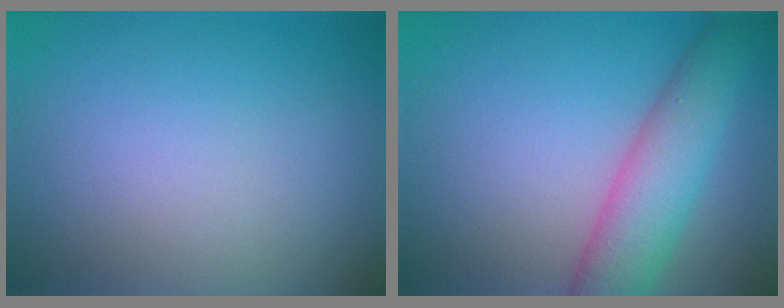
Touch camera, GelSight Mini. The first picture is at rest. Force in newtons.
{"total": 6.2, "press": 6.2, "slide": 0.3}